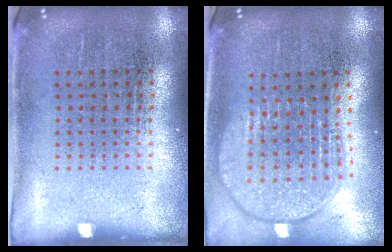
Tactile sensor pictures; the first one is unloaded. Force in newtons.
{"total": 1.9, "press": 1.5, "slide": 1.1}